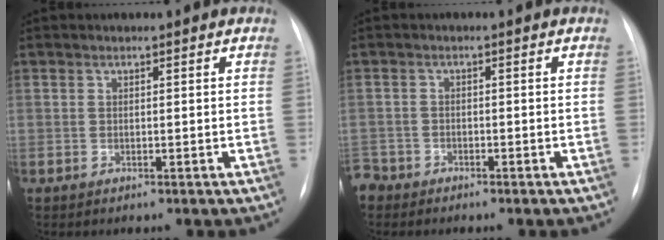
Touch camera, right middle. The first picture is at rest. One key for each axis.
{"total": 3.0, "fx": -2.6, "fy": 1.6, "fz": -0.3, "tx": 0.004, "ty": 0.001, "tz": -0.052}